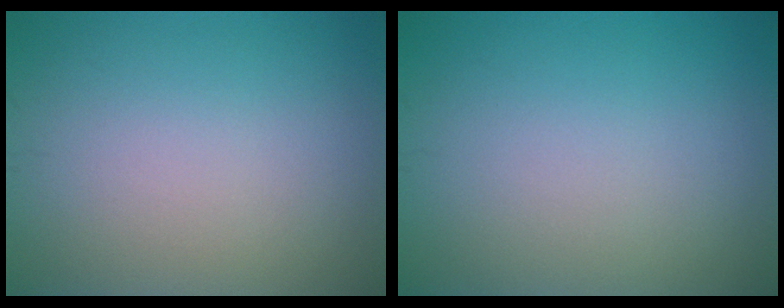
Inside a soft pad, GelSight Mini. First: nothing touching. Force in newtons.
{"total": 0.0}